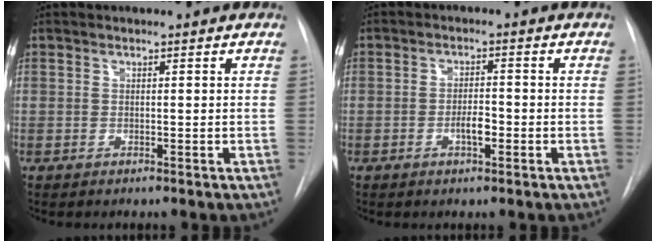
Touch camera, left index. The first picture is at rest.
{"total": 3.0, "force": [-1.2, 1.0, 2.5], "torque": [-0.042, 0.002, -0.021]}